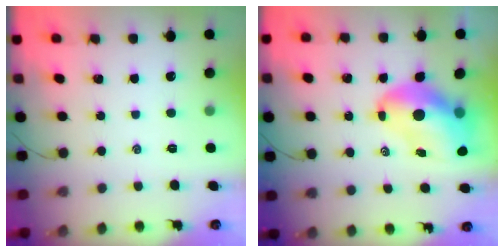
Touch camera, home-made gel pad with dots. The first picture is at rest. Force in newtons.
{"total": 12.1, "press": 11.7, "slide": 3.2}